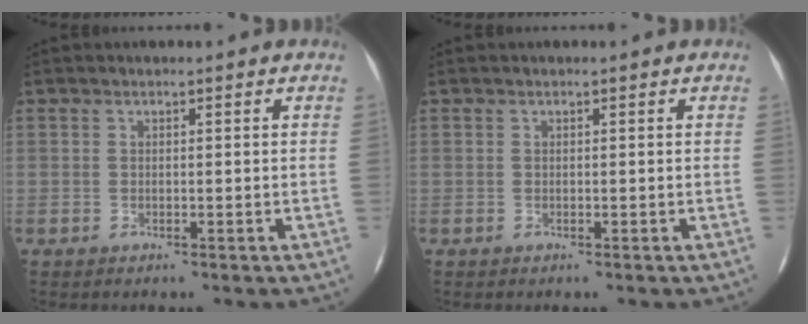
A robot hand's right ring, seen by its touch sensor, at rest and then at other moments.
{"total": 0.0}